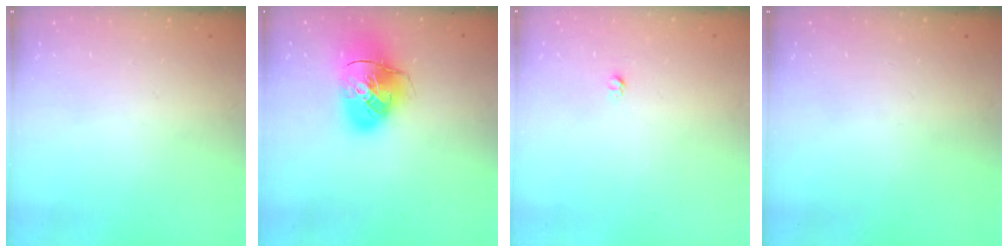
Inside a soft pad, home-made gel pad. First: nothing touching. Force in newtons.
{"total": 16.3, "press": 16.1, "slide": 2.4}
{"total": 2.7, "press": 2.7, "slide": 0.3}
{"total": 0.0}